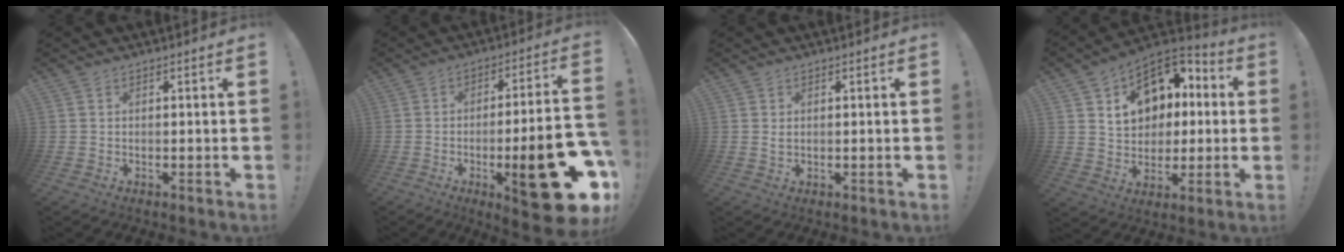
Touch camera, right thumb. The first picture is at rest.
{"total": 24.6, "force": [-8.8, 6.7, 22.0], "torque": [-0.290, 0.034, -0.126]}
{"total": 1.1, "force": [0.8, 0.6, 0.4], "torque": [-0.001, 0.000, 0.013]}
{"total": 16.1, "force": [5.6, 12.4, 8.7], "torque": [-0.109, -0.025, 0.111]}